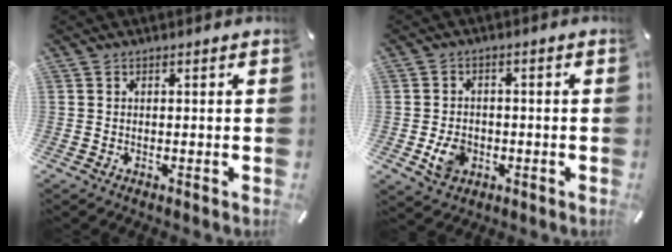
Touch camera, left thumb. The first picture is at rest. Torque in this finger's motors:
{"motor_torque": [0.48, 1.49, 0.14, -0.10, 0.12]}